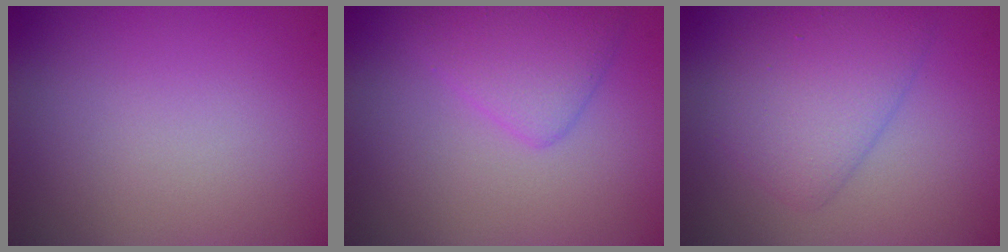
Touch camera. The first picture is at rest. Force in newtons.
{"total": 3.1, "press": 3.1, "slide": 0.3}
{"total": 4.1, "press": 4.1, "slide": 0.1}